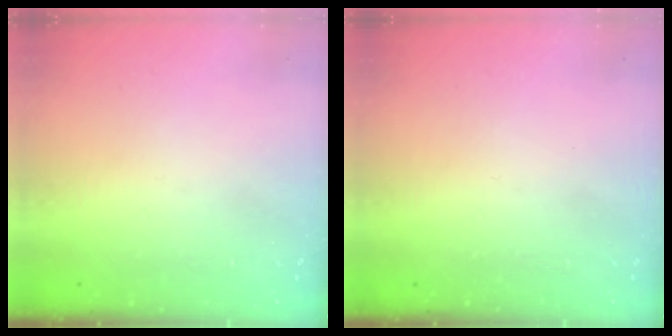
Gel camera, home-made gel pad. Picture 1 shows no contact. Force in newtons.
{"total": 0.0}